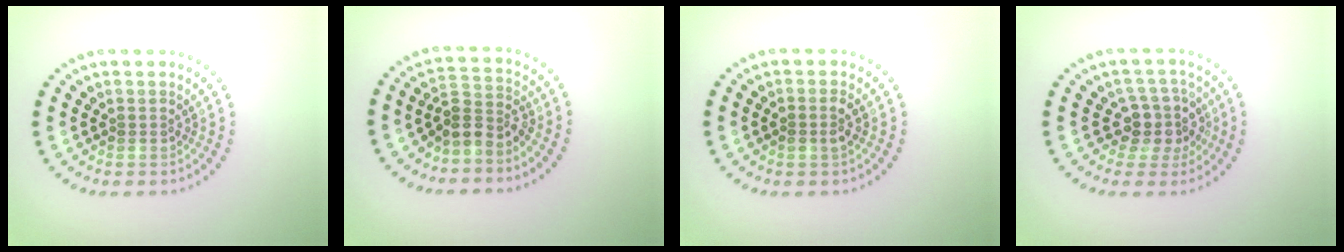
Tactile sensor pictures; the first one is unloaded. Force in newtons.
{"total": 2.8, "press": 2.2, "slide": 1.8}
{"total": 1.2, "press": 1.2, "slide": 0.3}
{"total": 3.2, "press": 2.8, "slide": 1.7}